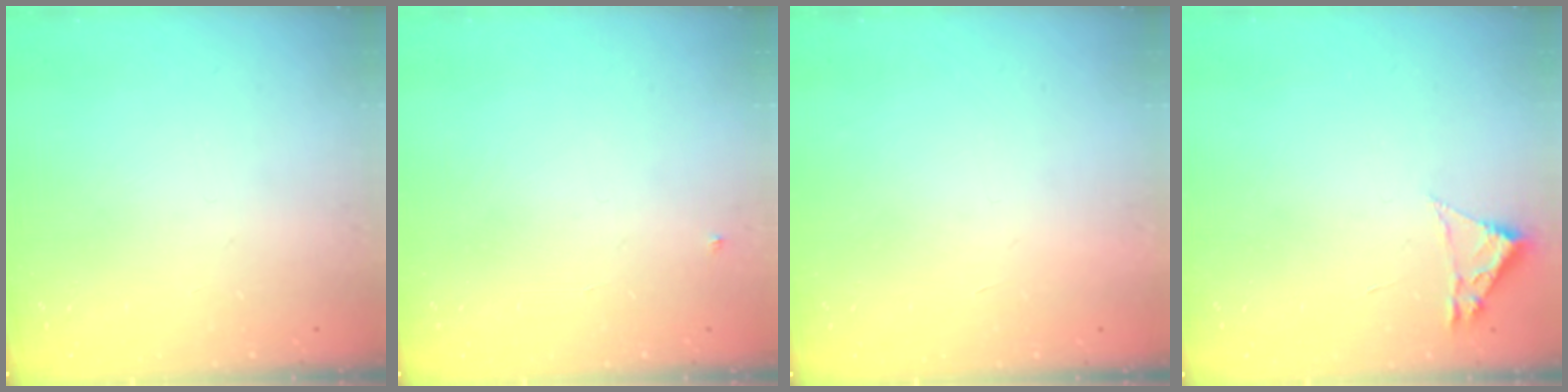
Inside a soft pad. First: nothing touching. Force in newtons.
{"total": 2.7, "press": 2.7, "slide": 0.4}
{"total": 1.7, "press": 1.7, "slide": 0.1}
{"total": 1.8, "press": 1.8, "slide": 0.2}